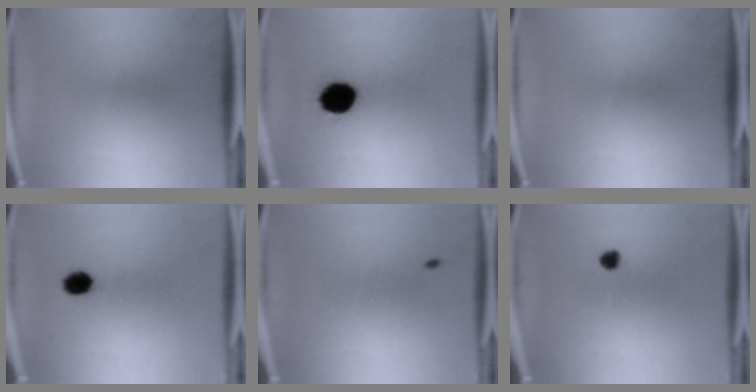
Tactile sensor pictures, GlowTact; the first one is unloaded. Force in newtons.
{"total": 11.7}
{"total": 0.0}
{"total": 4.1}
{"total": 0.7}
{"total": 1.9}